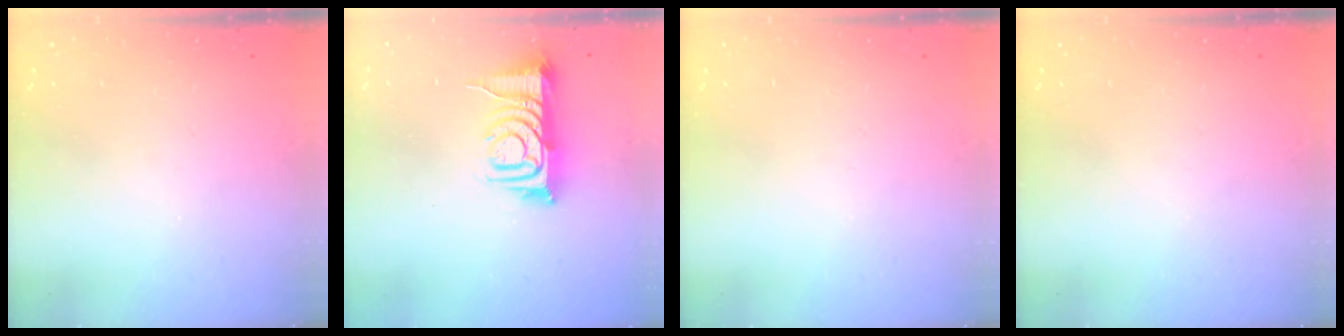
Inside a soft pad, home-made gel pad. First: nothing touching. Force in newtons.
{"total": 9.4, "press": 9.3, "slide": 1.2}
{"total": 0.0}
{"total": 0.0}